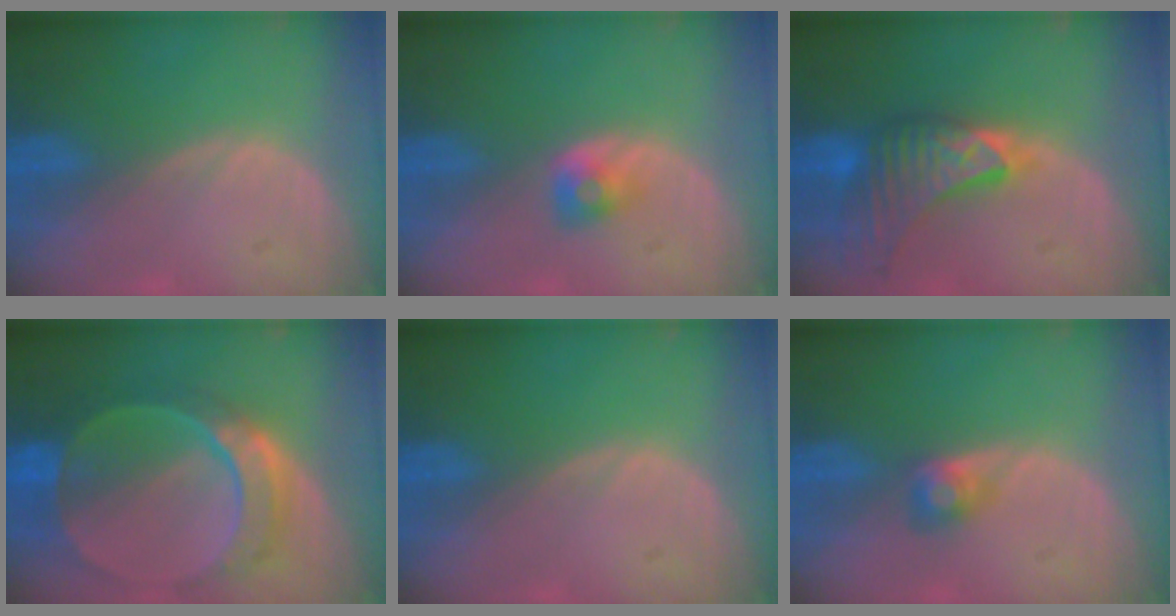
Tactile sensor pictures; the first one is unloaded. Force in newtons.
{"total": 2.5, "press": 2.3, "slide": 0.9}
{"total": 9.0, "press": 8.5, "slide": 3.2}
{"total": 9.9, "press": 8.5, "slide": 5.0}
{"total": 0.0}
{"total": 2.4, "press": 2.4, "slide": 0.4}